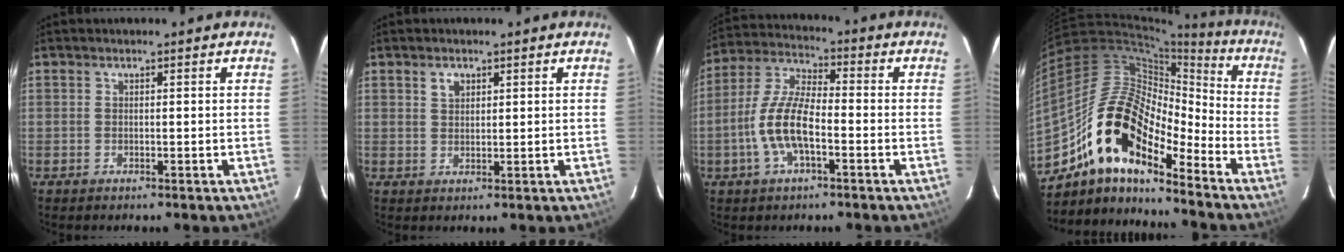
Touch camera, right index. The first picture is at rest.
{"total": 2.3, "force": [1.2, 1.5, 1.1], "torque": [-0.016, 0.006, 0.023]}
{"total": 11.1, "force": [-3.5, 4.0, 9.7], "torque": [-0.208, 0.004, -0.070]}
{"total": 17.6, "force": [-12.1, 6.6, 10.9], "torque": [-0.188, 0.005, -0.242]}